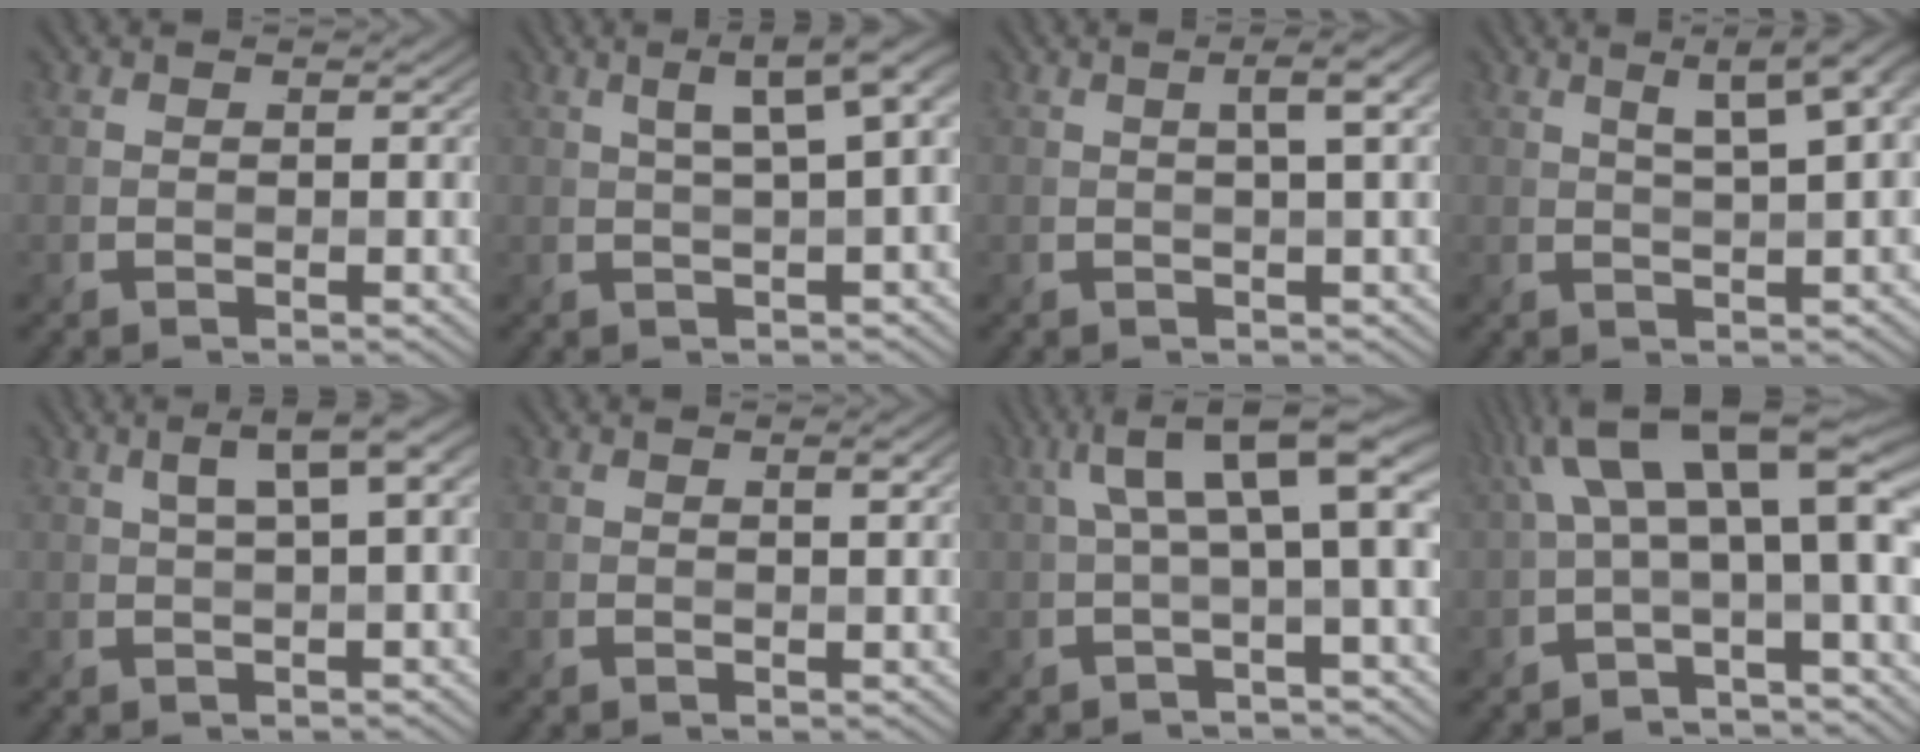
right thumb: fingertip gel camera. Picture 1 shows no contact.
{"total": 7.2, "force": [2.0, 1.7, 6.7], "torque": [-0.076, 0.032, 0.027]}
{"total": 3.6, "force": [1.0, 0.6, 3.4], "torque": [-0.048, 0.013, 0.015]}
{"total": 8.4, "force": [3.8, 2.3, 7.2], "torque": [-0.077, 0.033, 0.041]}
{"total": 5.2, "force": [1.6, 1.1, 4.9], "torque": [-0.078, 0.021, 0.027]}
{"total": 1.3, "force": [0.6, 0.2, 1.1], "torque": [-0.019, 0.002, 0.009]}
{"total": 8.6, "force": [1.5, 2.1, 8.2], "torque": [-0.132, 0.027, 0.022]}
{"total": 11.8, "force": [1.4, 3.9, 11.0], "torque": [-0.193, 0.015, 0.023]}